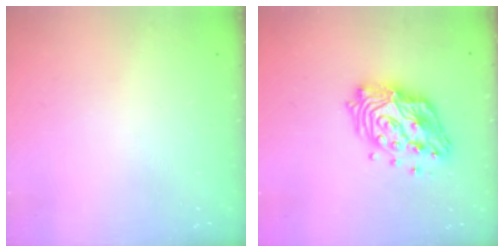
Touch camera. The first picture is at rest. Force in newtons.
{"total": 15.9, "press": 15.9, "slide": 1.0}